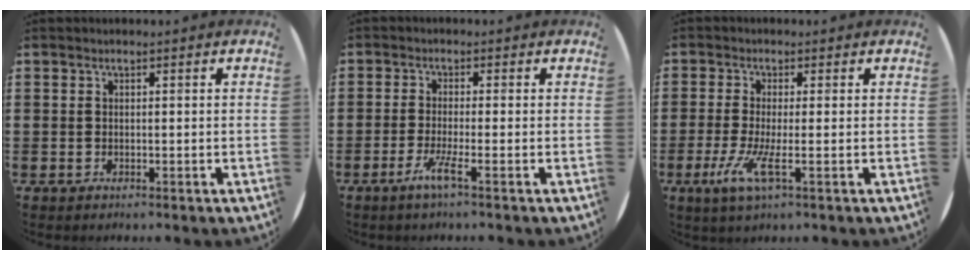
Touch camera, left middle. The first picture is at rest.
{"total": 3.5, "force": [-1.6, -0.1, 3.1], "torque": [-0.069, -0.013, -0.033]}
{"total": 4.4, "force": [-0.9, 0.1, 4.3], "torque": [-0.099, -0.018, -0.022]}